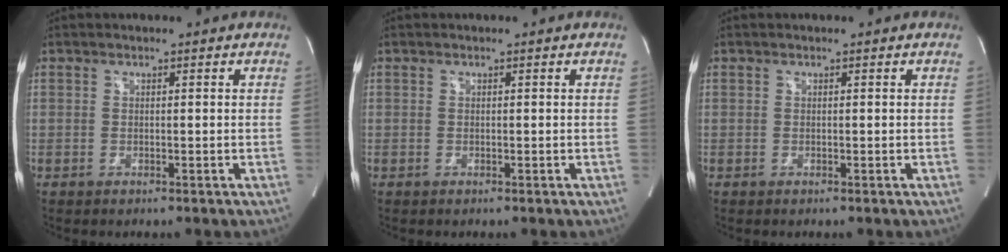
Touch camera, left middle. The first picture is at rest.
{"total": 0.0}
{"total": 0.0}